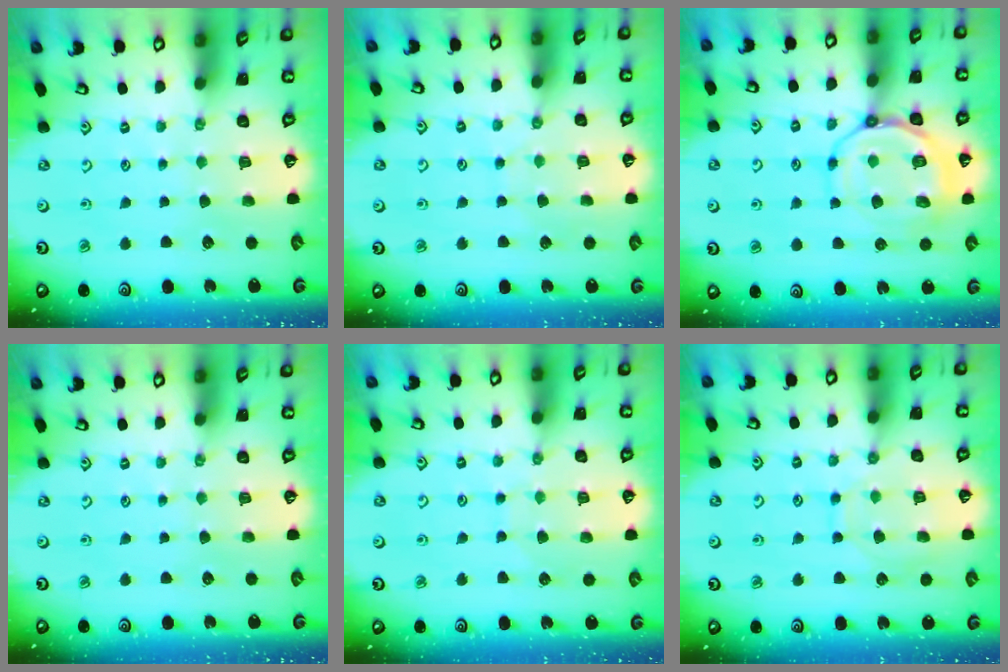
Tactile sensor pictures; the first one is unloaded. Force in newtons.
{"total": 4.8, "press": 4.8, "slide": 0.5}
{"total": 12.6, "press": 12.5, "slide": 1.4}
{"total": 0.0}
{"total": 5.6, "press": 5.6, "slide": 0.3}
{"total": 9.7, "press": 9.7, "slide": 0.8}